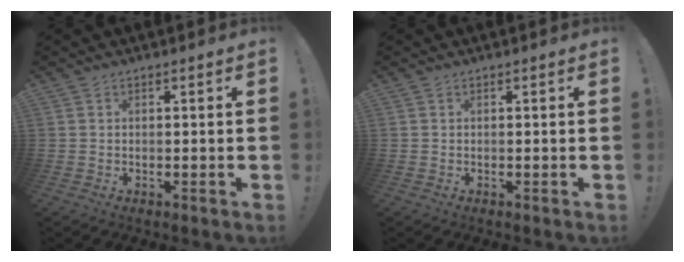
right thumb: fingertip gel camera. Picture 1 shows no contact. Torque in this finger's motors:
{"motor_torque": [0.01, 0.00, -0.06, 0.06, 0.03]}